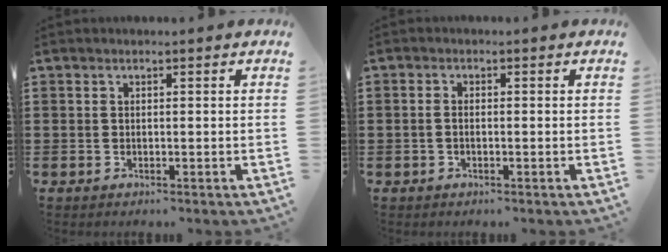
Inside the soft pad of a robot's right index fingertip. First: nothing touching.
{"total": 0.9, "force": [-0.3, 0.4, 0.8], "torque": [-0.016, -0.002, -0.006]}